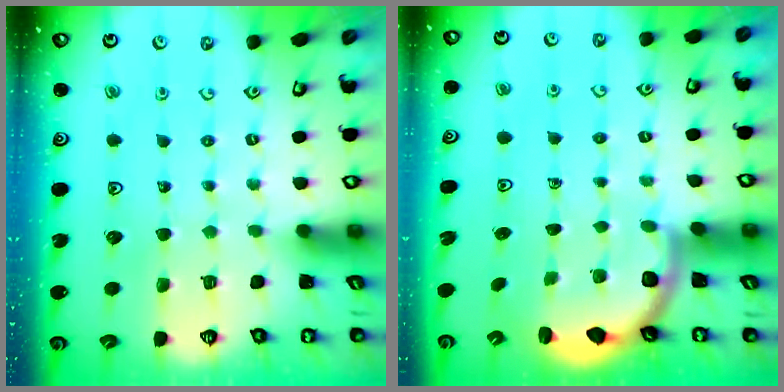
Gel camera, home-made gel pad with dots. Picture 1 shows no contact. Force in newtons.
{"total": 3.3, "press": 2.9, "slide": 1.6}